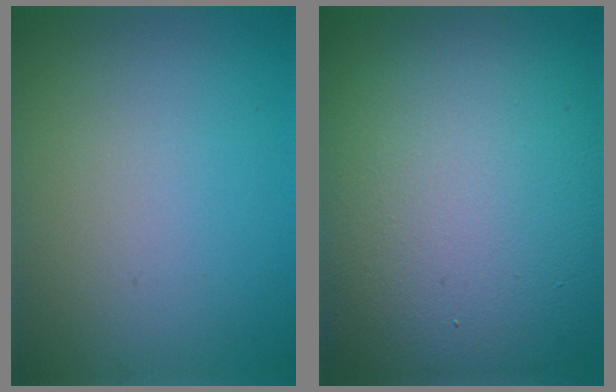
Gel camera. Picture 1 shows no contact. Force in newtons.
{"total": 16.9, "press": 16.8, "slide": 1.6}